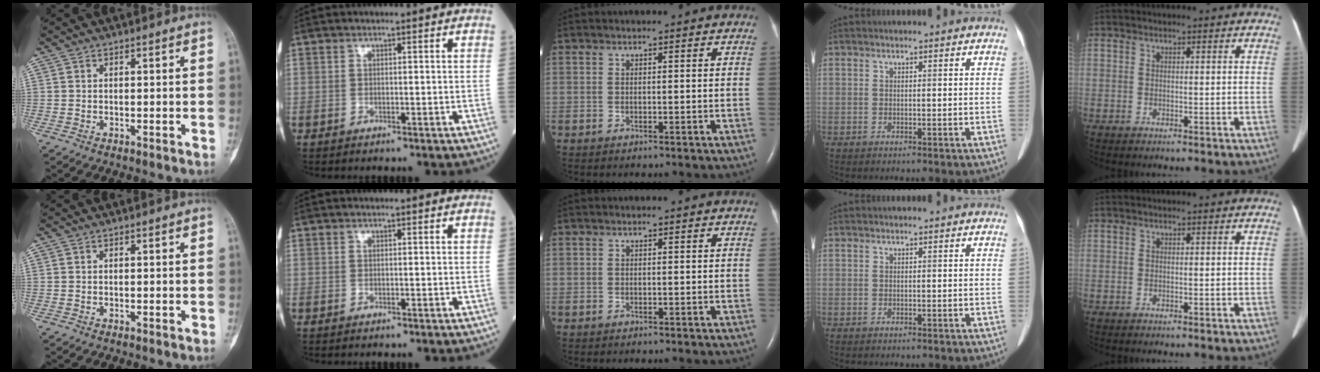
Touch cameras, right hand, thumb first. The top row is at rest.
{}